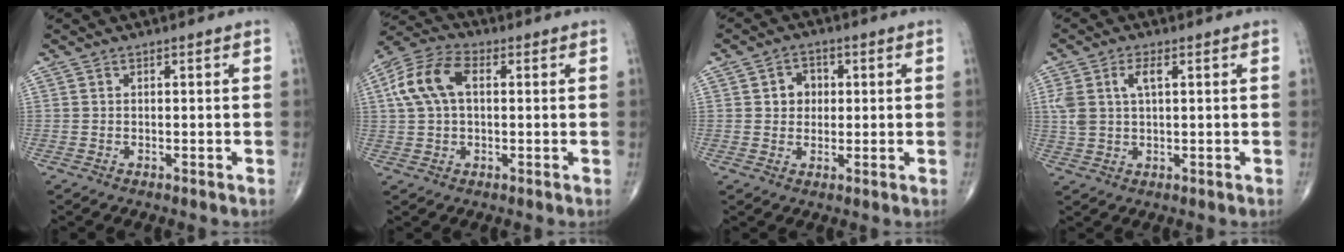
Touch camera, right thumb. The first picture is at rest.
{"total": 10.2, "force": [1.9, 5.6, 8.3], "torque": [-0.182, 0.028, 0.031]}
{"total": 4.4, "force": [0.8, 3.8, 2.2], "torque": [-0.008, 0.005, 0.008]}
{"total": 5.8, "force": [1.7, 2.8, 4.8], "torque": [-0.115, 0.012, 0.039]}